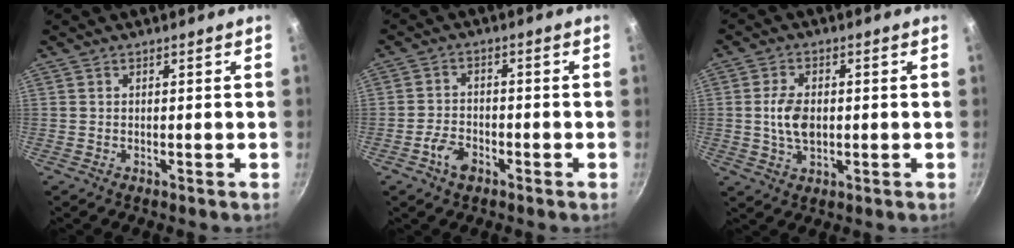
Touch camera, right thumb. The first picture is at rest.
{"total": 4.7, "force": [-2.6, 2.7, 2.8], "torque": [-0.052, 0.020, -0.050]}
{"total": 6.6, "force": [0.0, 4.1, 5.2], "torque": [-0.093, 0.002, -0.001]}